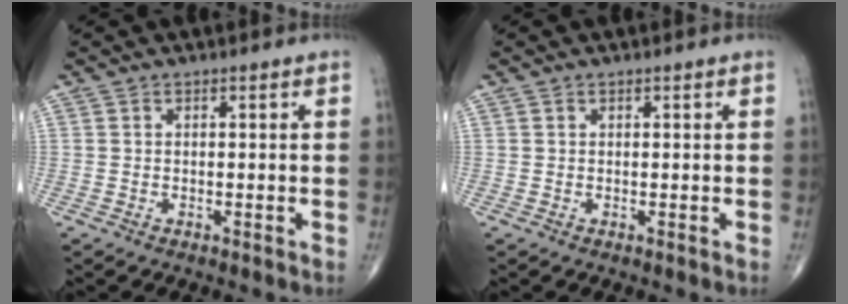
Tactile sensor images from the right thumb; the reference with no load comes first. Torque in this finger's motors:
{"motor_torque": [-0.18, 0.02, -0.16, -0.11, -0.01]}